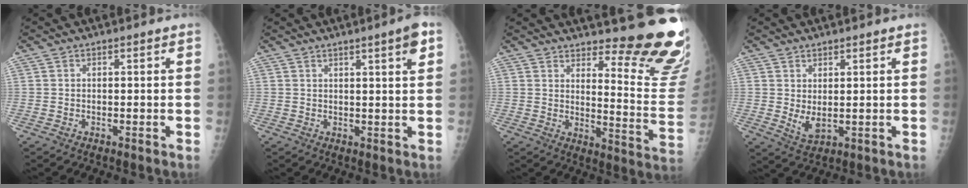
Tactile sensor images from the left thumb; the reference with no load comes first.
{"total": 4.4, "force": [2.3, 0.2, 3.8], "torque": [-0.049, -0.009, 0.032]}
{"total": 17.1, "force": [14.5, 2.8, 8.5], "torque": [-0.075, -0.167, 0.176]}
{"total": 4.0, "force": [0.9, 1.9, 3.4], "torque": [-0.055, -0.016, 0.025]}